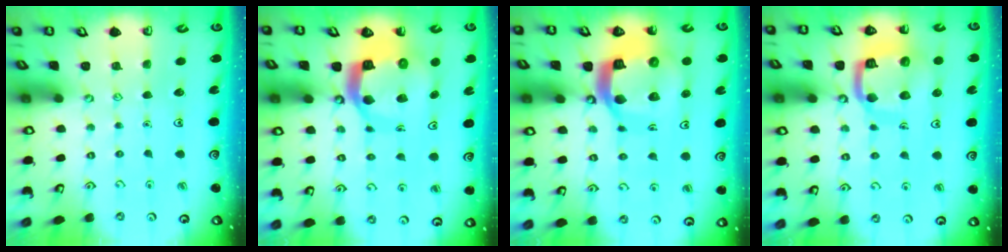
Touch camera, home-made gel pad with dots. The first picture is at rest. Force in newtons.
{"total": 11.9, "press": 11.8, "slide": 1.4}
{"total": 18.0, "press": 17.9, "slide": 1.9}
{"total": 13.1, "press": 13.0, "slide": 1.6}